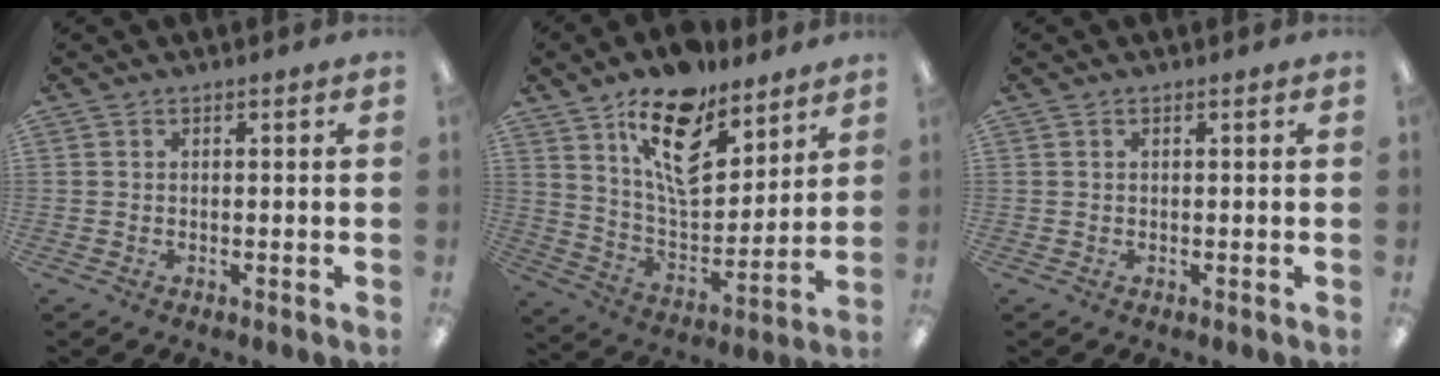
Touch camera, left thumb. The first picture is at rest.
{"total": 17.0, "force": [11.3, 7.8, 10.1], "torque": [-0.170, -0.060, 0.198]}
{"total": 0.0}